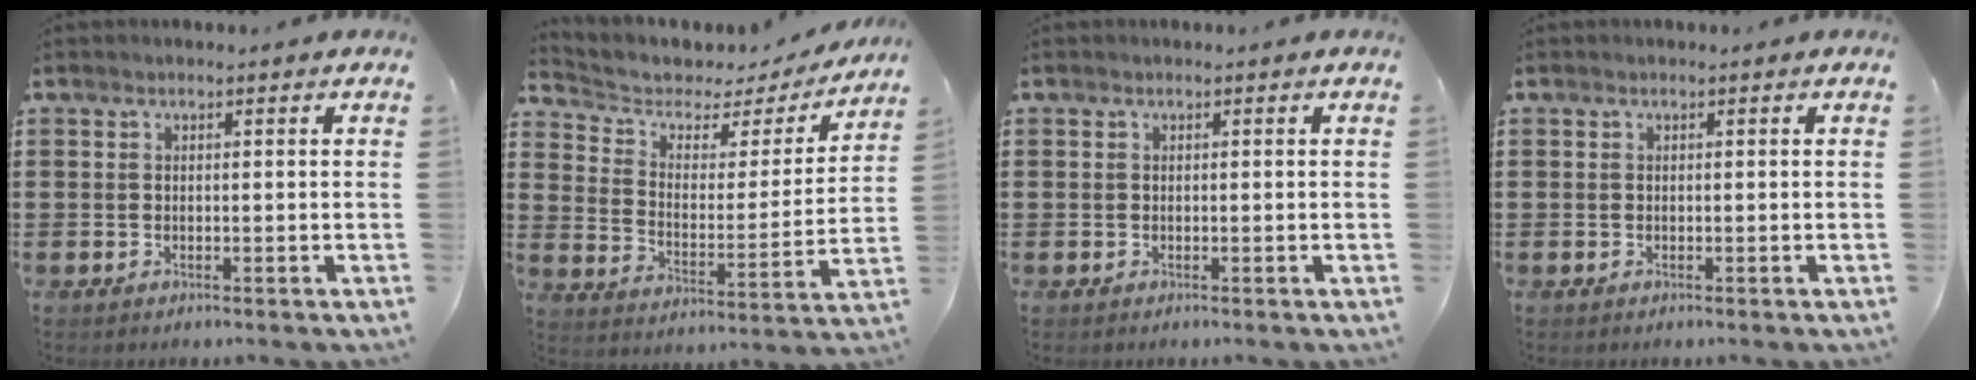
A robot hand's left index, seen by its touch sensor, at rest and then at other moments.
{"total": 4.0, "force": [3.0, 2.4, 1.1], "torque": [-0.046, -0.020, 0.046]}
{"total": 0.0}
{"total": 0.0}